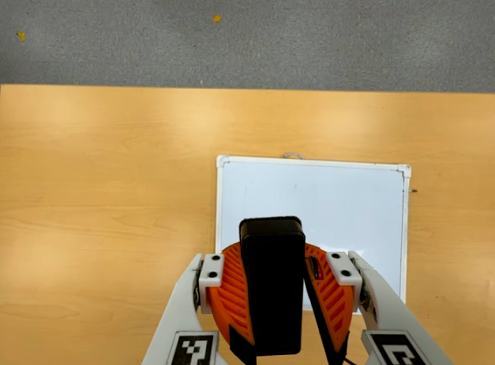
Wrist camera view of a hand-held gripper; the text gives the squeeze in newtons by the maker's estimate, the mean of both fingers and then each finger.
{"total": 10.6, "left": 10.4, "right": 10.8}